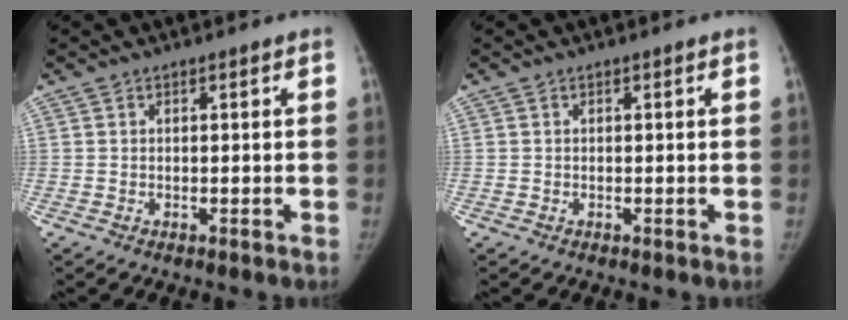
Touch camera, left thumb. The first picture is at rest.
{"total": 0.0}